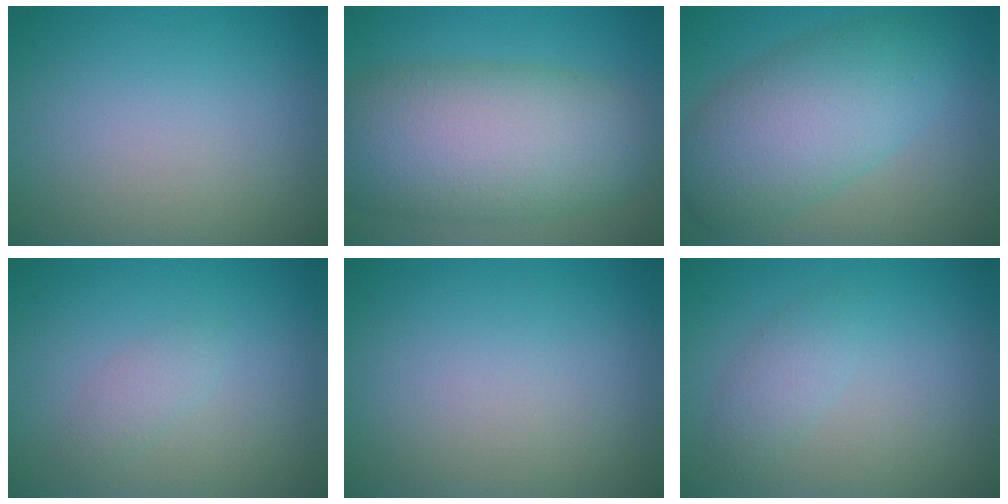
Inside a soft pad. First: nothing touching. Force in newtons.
{"total": 10.9, "press": 10.9, "slide": 0.3}
{"total": 8.0, "press": 8.0, "slide": 0.2}
{"total": 1.3, "press": 1.3, "slide": 0.0}
{"total": 0.0}
{"total": 1.7, "press": 1.7, "slide": 0.0}